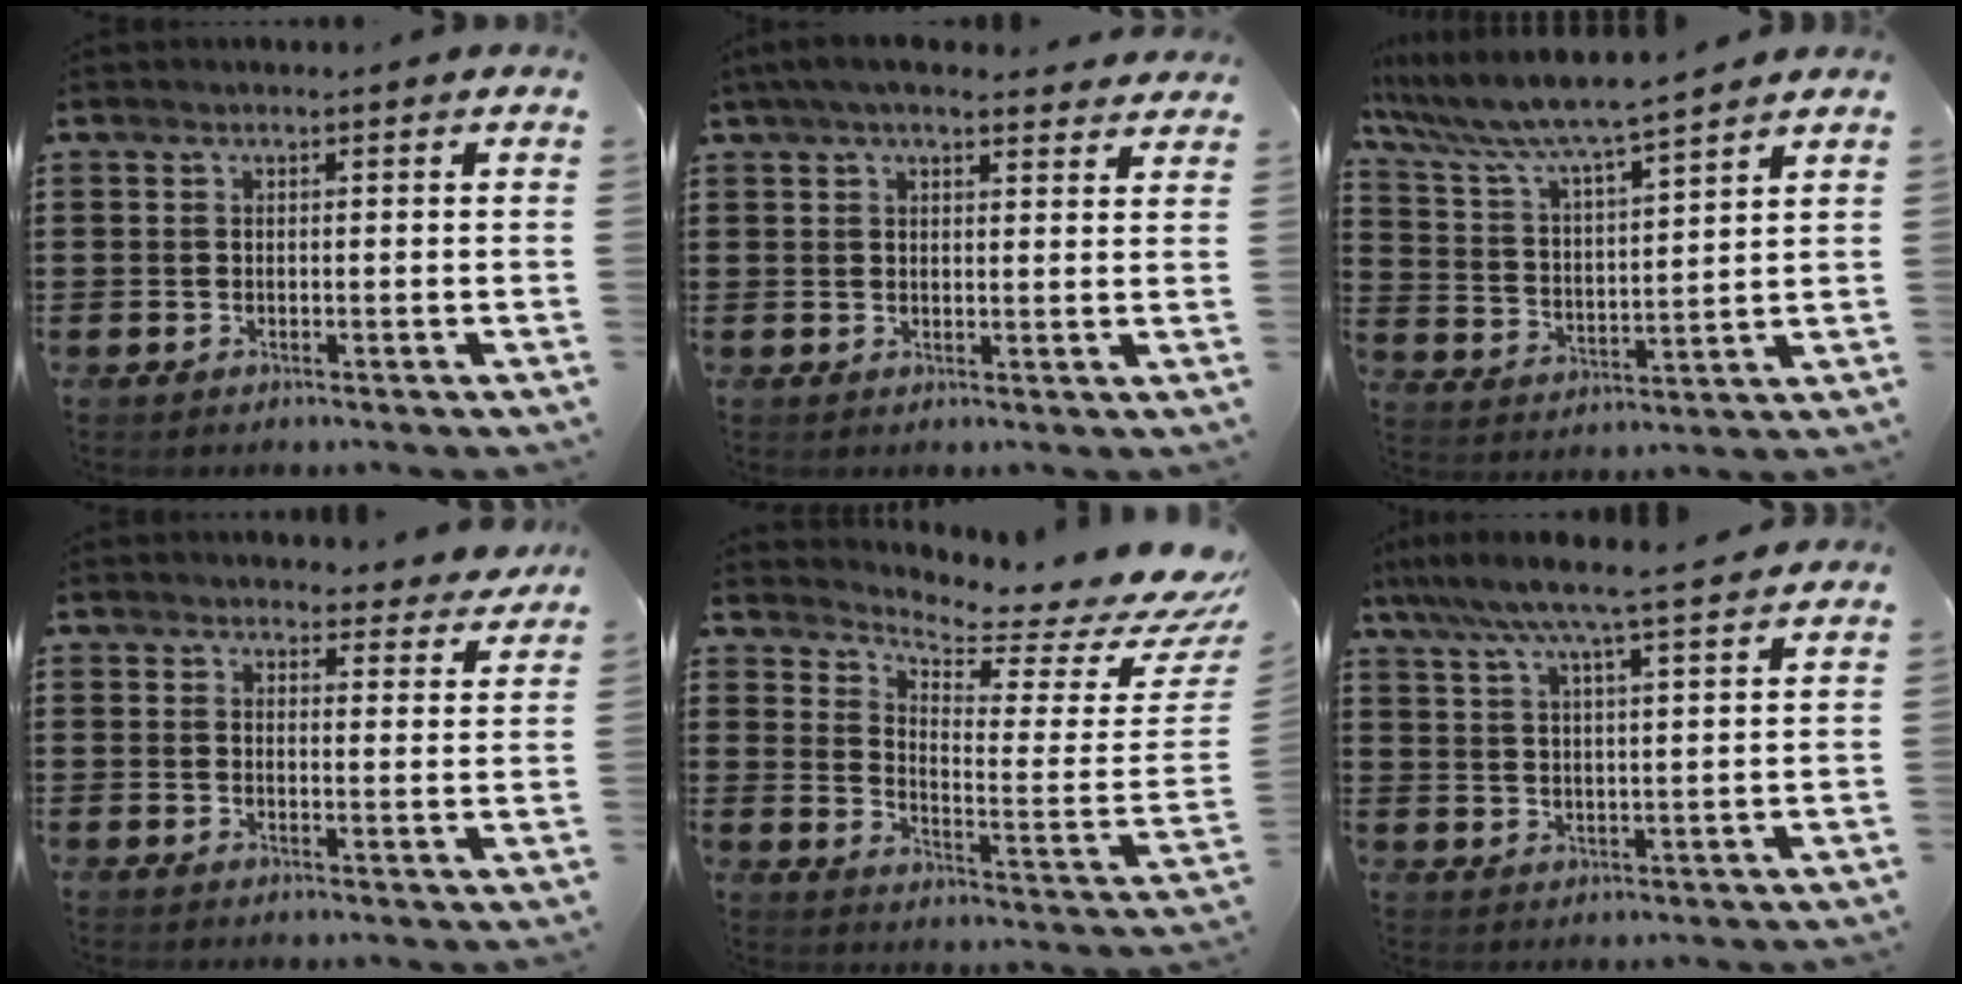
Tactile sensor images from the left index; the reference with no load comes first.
{"total": 4.9, "force": [4.2, 1.0, 2.3], "torque": [-0.057, -0.005, 0.078]}
{"total": 6.5, "force": [5.9, -0.2, 2.5], "torque": [-0.078, -0.040, 0.096]}
{"total": 3.8, "force": [3.7, 0.7, 0.7], "torque": [-0.018, -0.015, 0.067]}
{"total": 3.9, "force": [3.4, 0.5, 1.9], "torque": [-0.053, -0.052, 0.050]}
{"total": 6.7, "force": [5.7, -0.3, 3.5], "torque": [-0.088, -0.028, 0.098]}